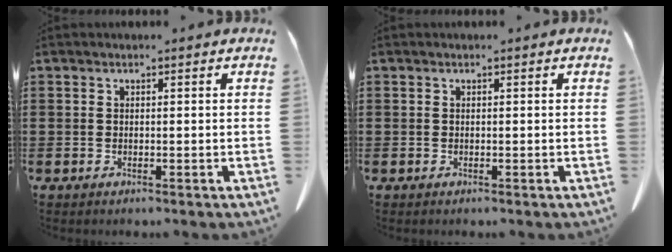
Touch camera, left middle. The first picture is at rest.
{"total": 0.0}